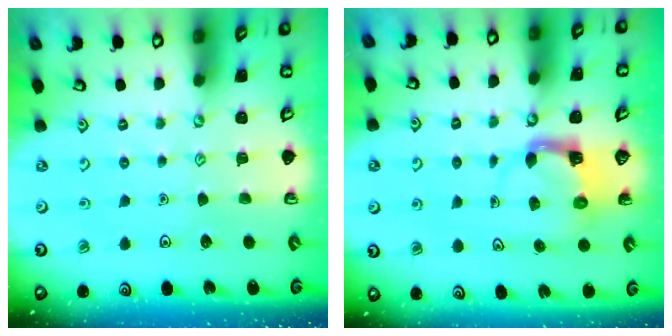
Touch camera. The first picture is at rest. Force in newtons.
{"total": 3.9, "press": 3.9, "slide": 0.7}